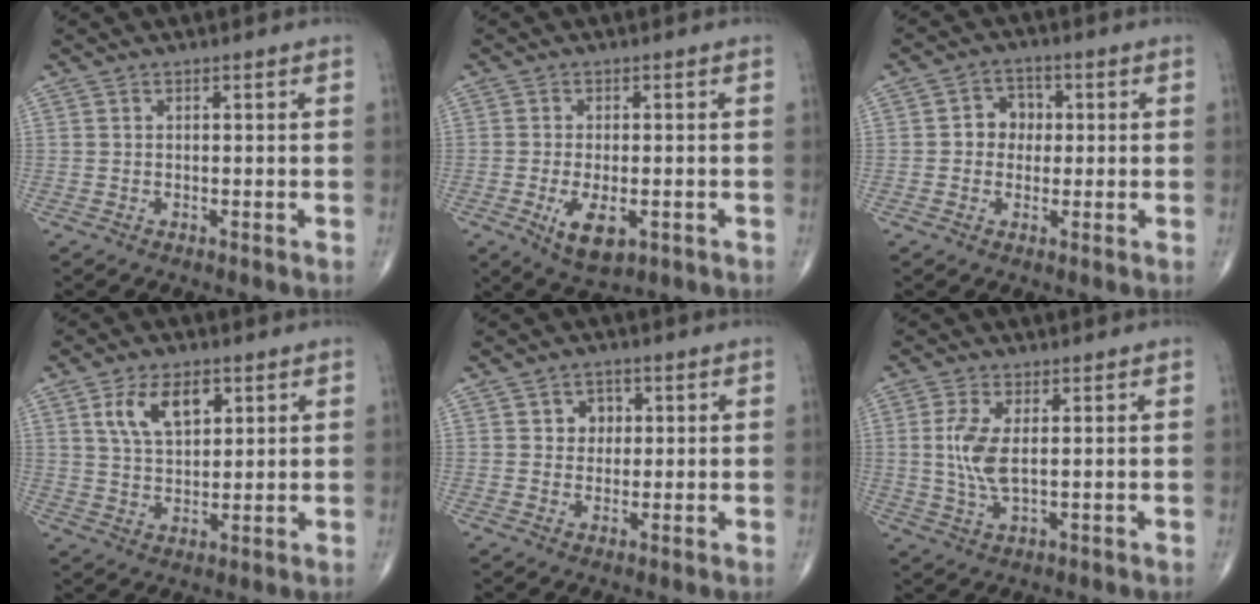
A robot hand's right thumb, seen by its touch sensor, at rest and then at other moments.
{"total": 6.6, "force": [-2.2, 3.1, 5.4], "torque": [-0.093, -0.010, -0.028]}
{"total": 4.9, "force": [0.2, 4.3, 2.3], "torque": [-0.006, 0.012, -0.005]}
{"total": 9.1, "force": [3.8, 5.0, 6.6], "torque": [-0.101, -0.014, 0.074]}
{"total": 3.8, "force": [1.0, 3.3, 1.7], "torque": [-0.001, 0.000, 0.012]}
{"total": 6.7, "force": [0.8, 2.7, 6.0], "torque": [-0.141, -0.008, 0.019]}